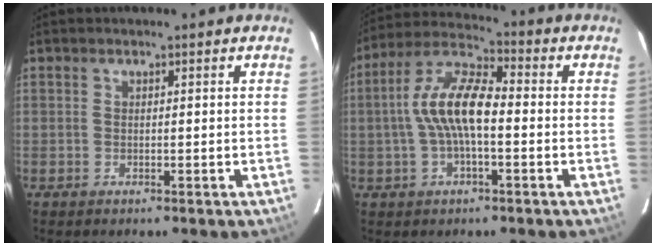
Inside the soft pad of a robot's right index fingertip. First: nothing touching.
{"total": 11.0, "force": [-0.9, 3.8, 10.3], "torque": [-0.212, 0.019, -0.022]}